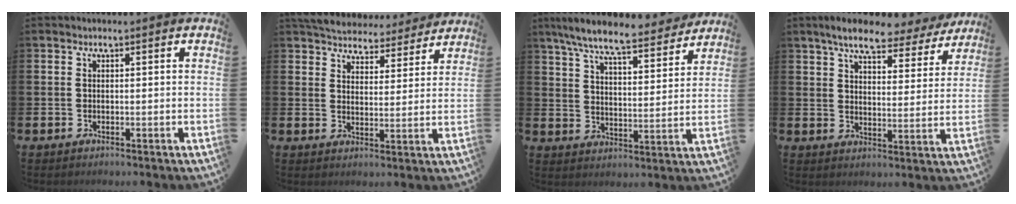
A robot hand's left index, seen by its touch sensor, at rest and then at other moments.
{"total": 6.1, "force": [5.9, 1.5, 0.5], "torque": [-0.034, -0.041, 0.104]}
{"total": 8.7, "force": [7.9, 1.0, 3.5], "torque": [-0.090, -0.047, 0.137]}
{"total": 7.2, "force": [6.5, 1.7, 2.6], "torque": [-0.062, -0.032, 0.110]}